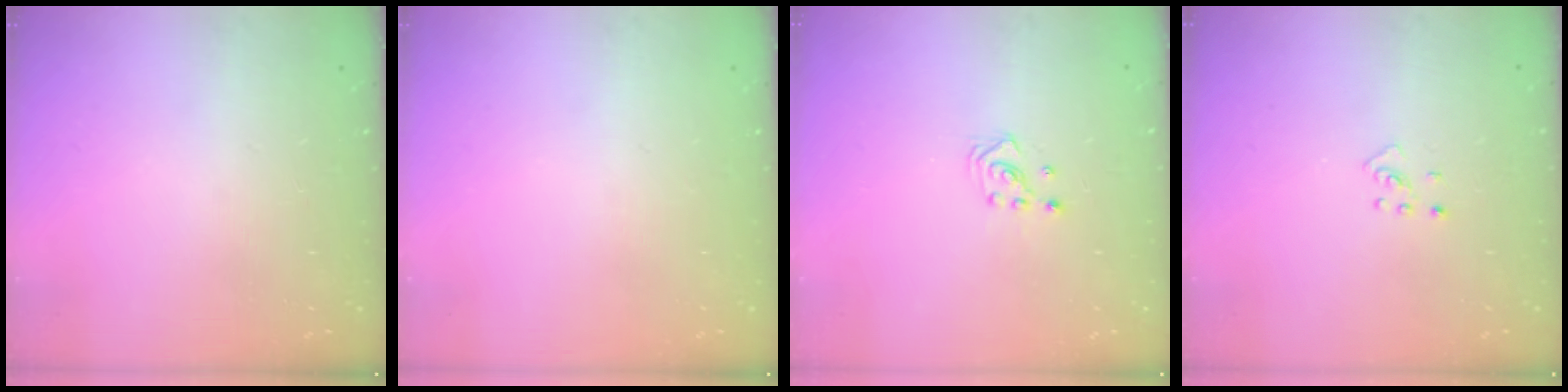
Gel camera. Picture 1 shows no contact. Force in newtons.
{"total": 0.0}
{"total": 2.8, "press": 2.8, "slide": 0.3}
{"total": 2.7, "press": 2.7, "slide": 0.5}